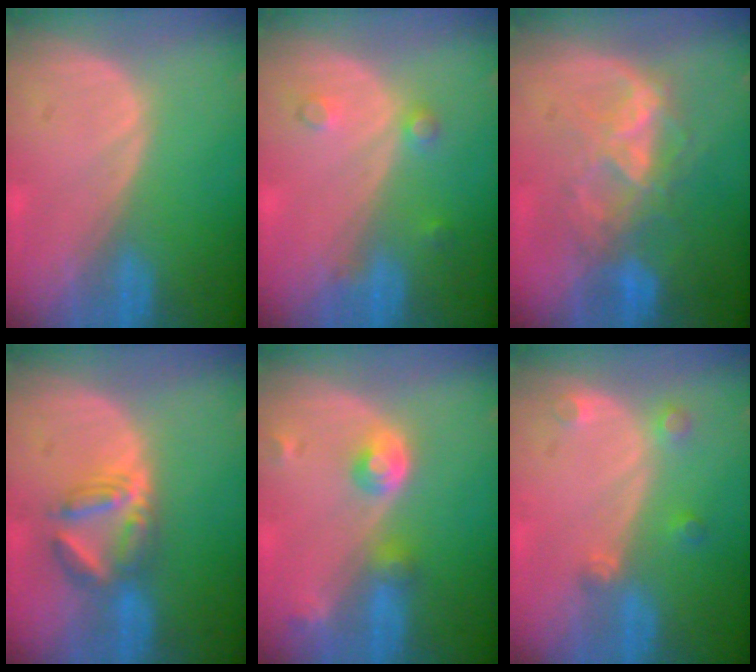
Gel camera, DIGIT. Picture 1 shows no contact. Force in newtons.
{"total": 2.3, "press": 2.3, "slide": 0.2}
{"total": 7.5, "press": 7.0, "slide": 2.9}
{"total": 5.8, "press": 5.6, "slide": 1.2}
{"total": 4.5, "press": 4.1, "slide": 1.8}
{"total": 2.6, "press": 2.6, "slide": 0.5}